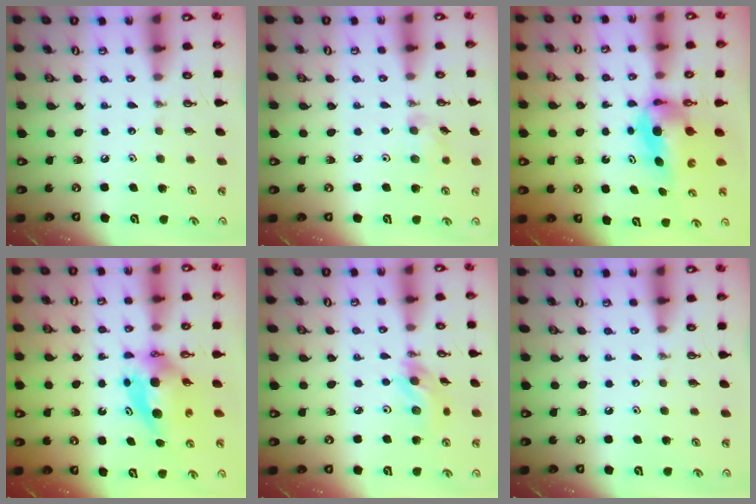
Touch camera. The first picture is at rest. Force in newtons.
{"total": 7.0, "press": 6.8, "slide": 1.3}
{"total": 5.9, "press": 5.5, "slide": 2.0}
{"total": 6.8, "press": 6.8, "slide": 0.3}
{"total": 11.4, "press": 11.2, "slide": 2.3}
{"total": 0.0}